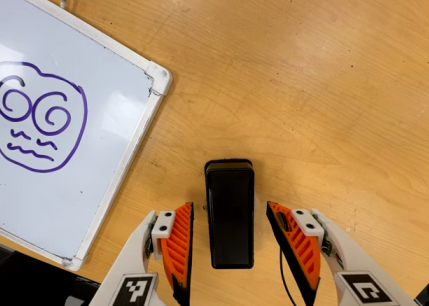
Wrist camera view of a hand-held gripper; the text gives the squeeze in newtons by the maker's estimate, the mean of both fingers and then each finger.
{"total": 0.0}